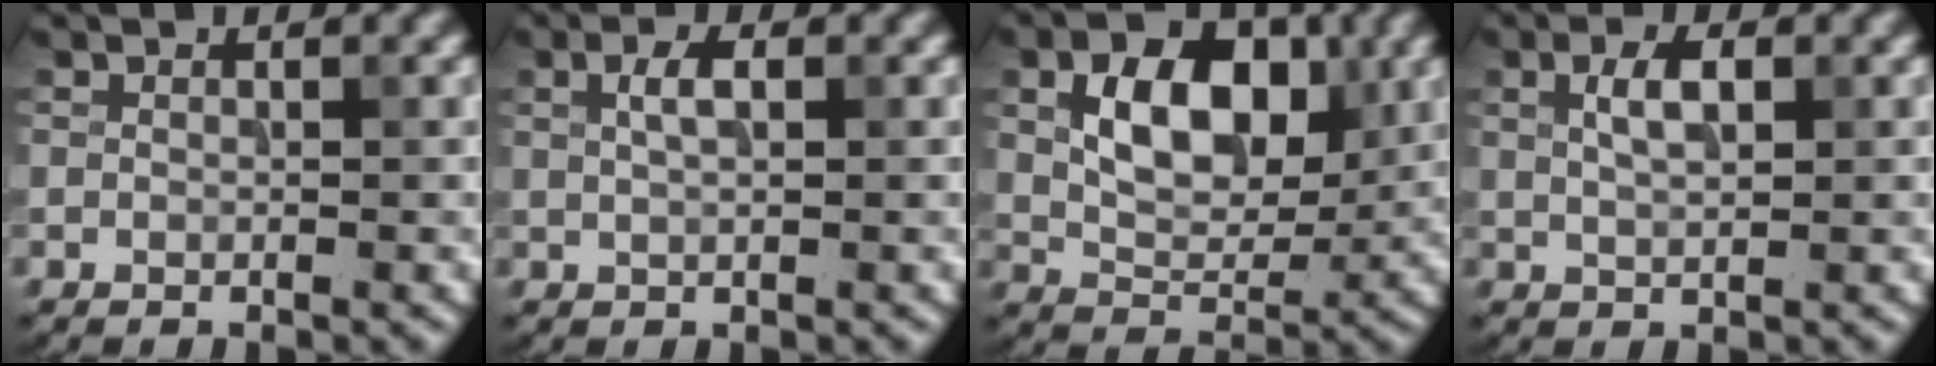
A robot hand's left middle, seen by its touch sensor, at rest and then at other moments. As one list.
[{"total": 1.8, "force": [0.6, 0.7, 1.6], "torque": [-0.032, 0.003, 0.010]}, {"total": 7.2, "force": [1.7, 4.5, 5.3], "torque": [-0.086, -0.002, 0.028]}, {"total": 2.5, "force": [0.8, 1.0, 2.2], "torque": [-0.044, 0.003, 0.016]}]